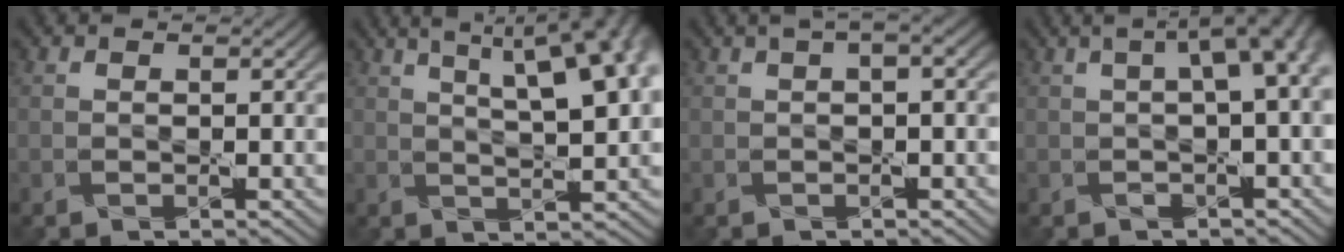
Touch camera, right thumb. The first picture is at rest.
{"total": 15.3, "force": [6.9, 5.7, 12.4], "torque": [-0.159, 0.047, 0.084]}
{"total": 2.6, "force": [0.8, 0.6, 2.4], "torque": [-0.039, 0.009, 0.008]}
{"total": 6.0, "force": [0.8, 1.8, 5.6], "torque": [-0.071, 0.016, 0.011]}